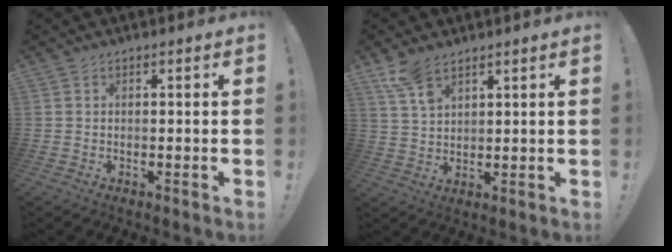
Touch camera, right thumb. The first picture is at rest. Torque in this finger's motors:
{"motor_torque": [0.03, 0.06, 0.01, 0.01, 0.00]}